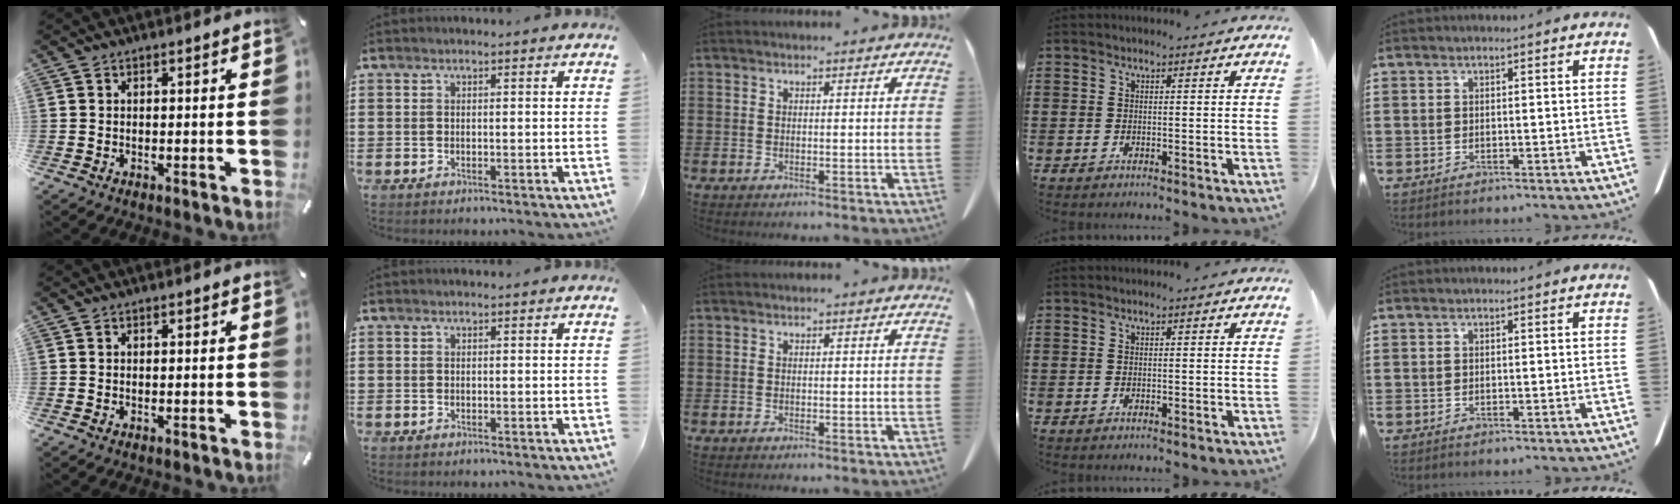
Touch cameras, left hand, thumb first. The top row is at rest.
{}